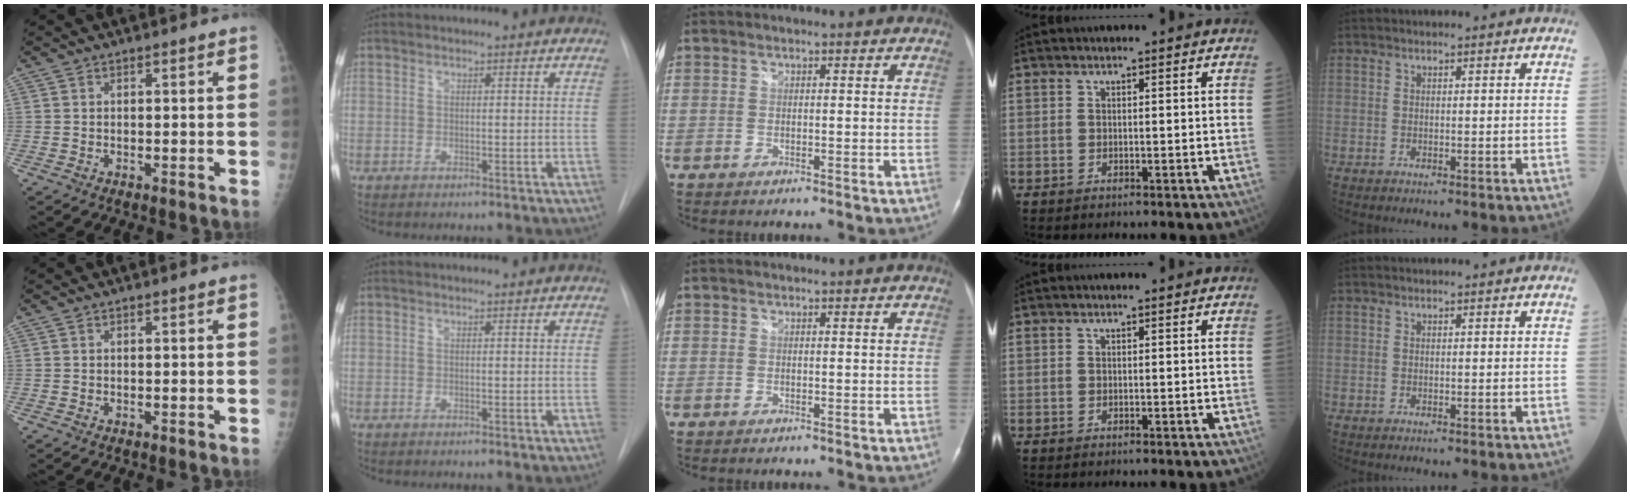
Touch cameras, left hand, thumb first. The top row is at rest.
{}